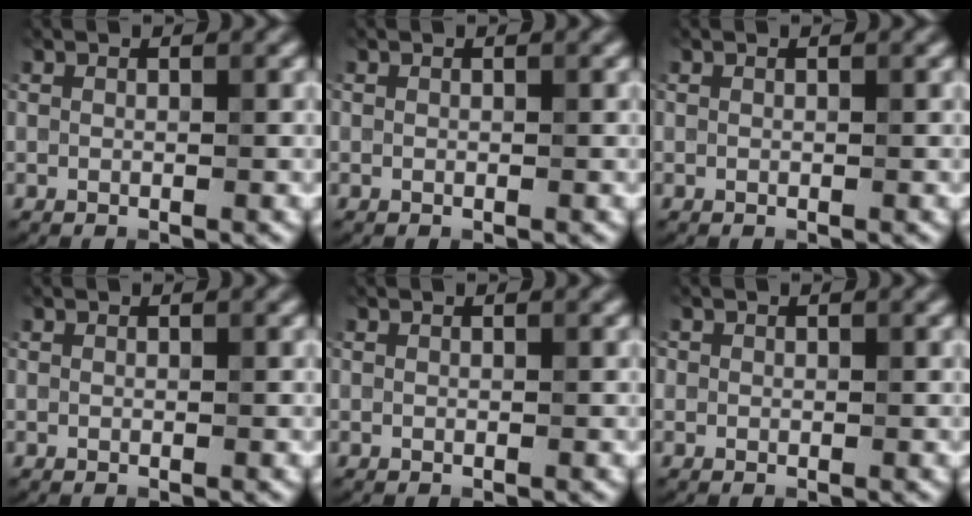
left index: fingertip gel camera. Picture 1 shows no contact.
{"total": 0.8, "force": [-0.3, -0.3, -0.7], "torque": [0.010, 0.002, 0.002]}
{"total": 0.8, "force": [-0.3, -0.3, -0.7], "torque": [0.010, 0.003, 0.002]}
{"total": 0.0}
{"total": 0.0}
{"total": 0.7, "force": [-0.2, 0.1, -0.7], "torque": [0.016, 0.001, 0.002]}